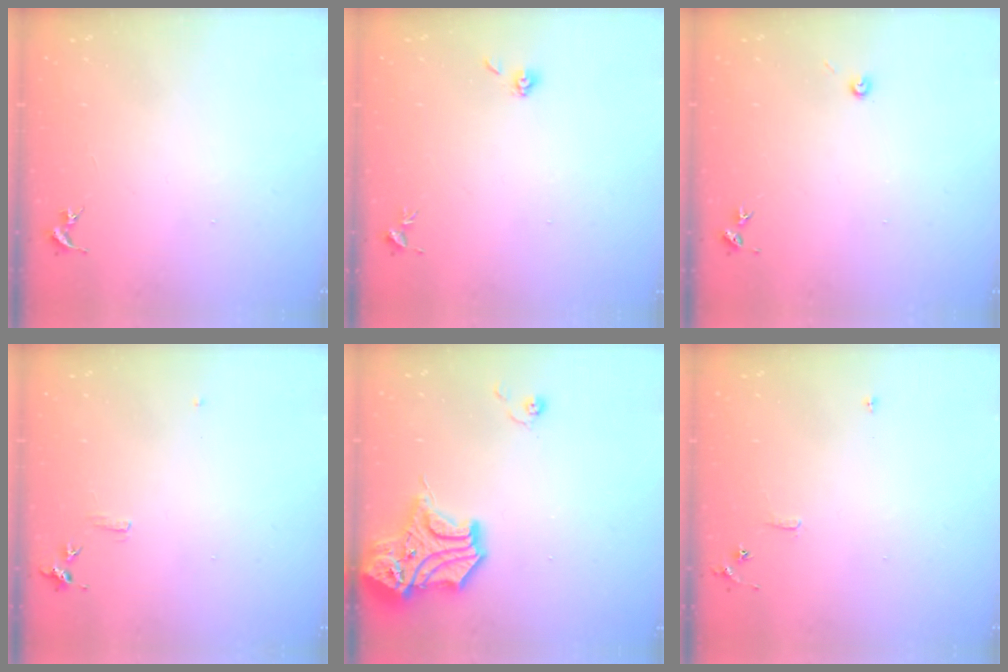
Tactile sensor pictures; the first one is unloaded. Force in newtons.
{"total": 3.7, "press": 3.5, "slide": 1.4}
{"total": 3.0, "press": 3.0, "slide": 0.3}
{"total": 5.6, "press": 5.5, "slide": 0.7}
{"total": 15.8, "press": 15.6, "slide": 2.4}
{"total": 5.6, "press": 5.6, "slide": 0.6}